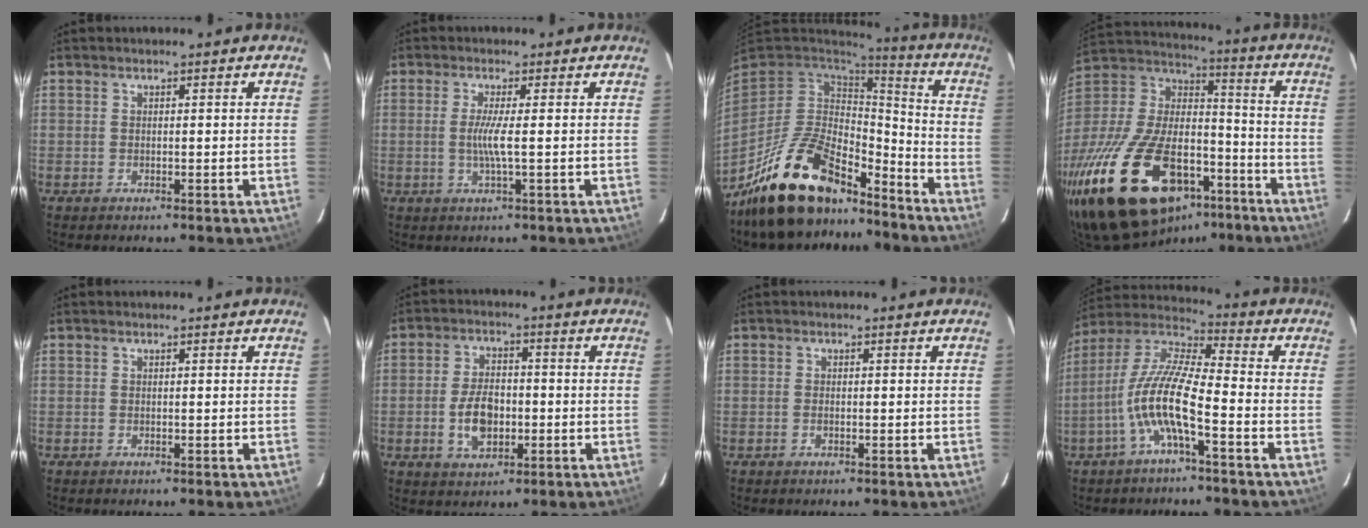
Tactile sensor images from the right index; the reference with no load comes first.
{"total": 6.1, "force": [-0.9, -0.2, 6.0], "torque": [-0.115, -0.008, -0.019]}
{"total": 21.2, "force": [-15.1, 9.0, 11.9], "torque": [-0.237, -0.002, -0.250]}
{"total": 33.8, "force": [-18.3, 17.2, 22.7], "torque": [-0.451, -0.012, -0.287]}
{"total": 0.0}
{"total": 8.1, "force": [-1.8, 4.8, 6.2], "torque": [-0.122, 0.008, -0.025]}
{"total": 0.8, "force": [-0.2, 0.4, 0.6], "torque": [-0.013, 0.001, -0.005]}
{"total": 12.0, "force": [-4.5, 2.0, 10.9], "torque": [-0.224, 0.005, -0.094]}